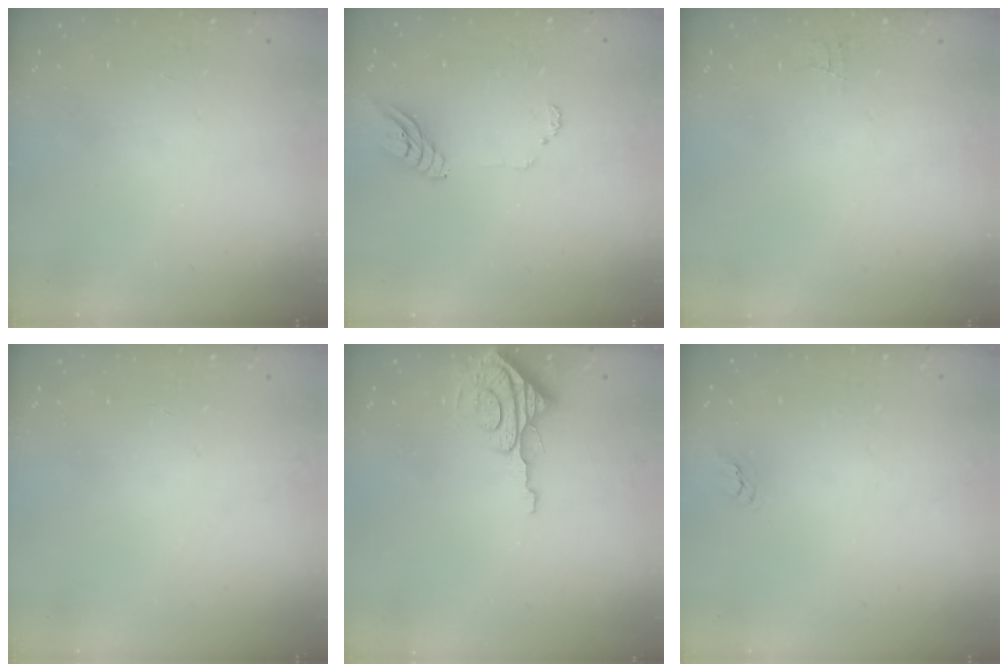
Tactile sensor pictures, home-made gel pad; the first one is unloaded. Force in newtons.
{"total": 7.7, "press": 7.7, "slide": 0.8}
{"total": 2.9, "press": 2.9, "slide": 0.2}
{"total": 0.0}
{"total": 8.5, "press": 8.5, "slide": 0.5}
{"total": 1.9, "press": 1.9, "slide": 0.2}